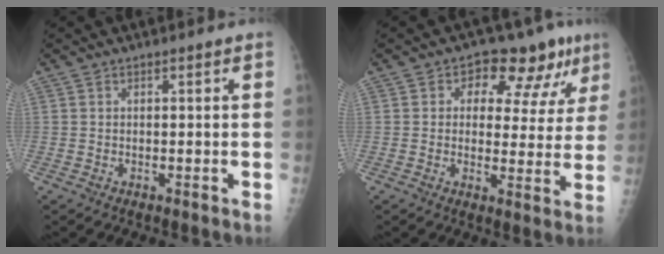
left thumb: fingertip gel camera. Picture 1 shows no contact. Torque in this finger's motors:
{"motor_torque": [-0.16, 0.06, -0.04, -0.06, 0.01]}